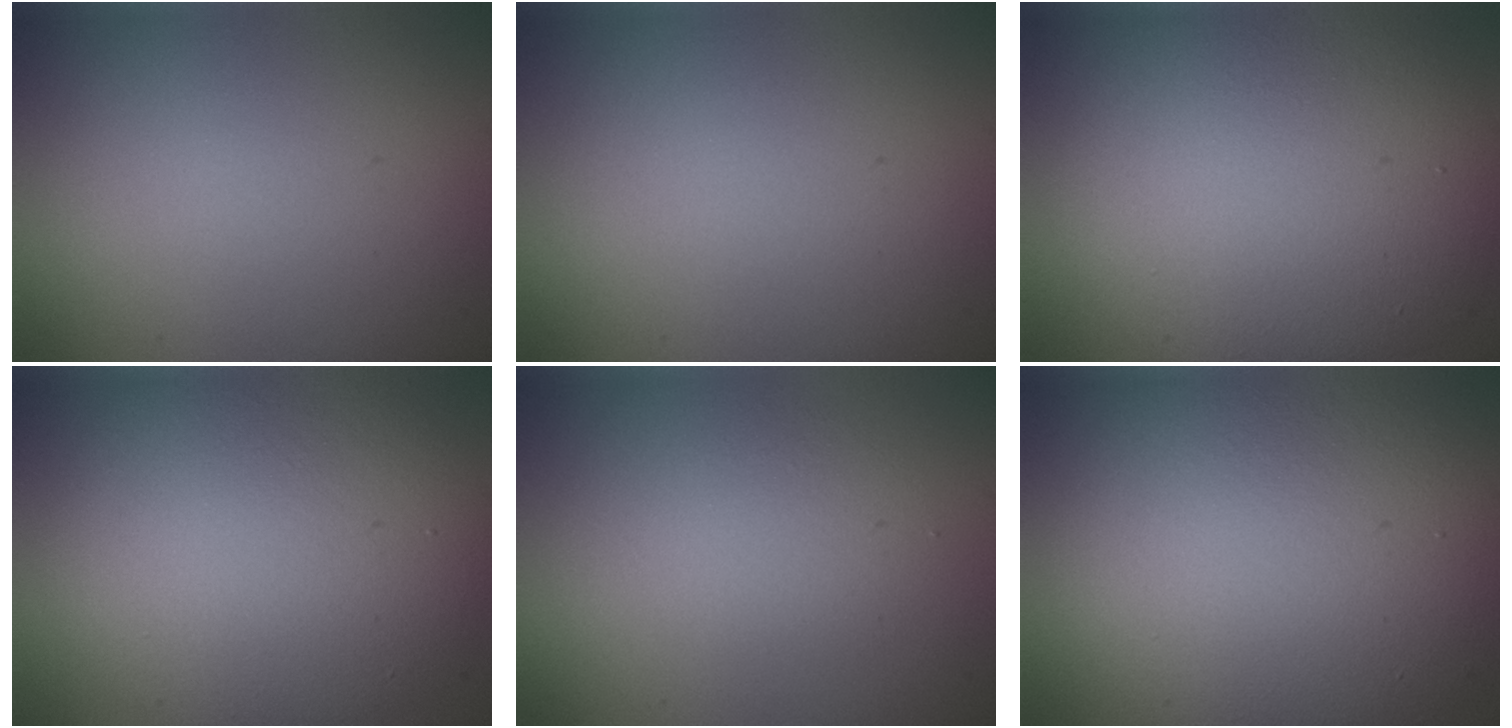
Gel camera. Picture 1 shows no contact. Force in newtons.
{"total": 0.0}
{"total": 11.2, "press": 11.2, "slide": 0.4}
{"total": 9.8, "press": 9.8, "slide": 0.3}
{"total": 1.9, "press": 1.9, "slide": 0.2}
{"total": 13.9, "press": 13.9, "slide": 0.7}